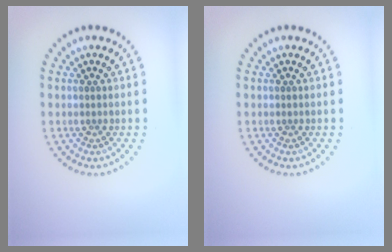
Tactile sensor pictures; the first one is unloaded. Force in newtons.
{"total": 0.0}